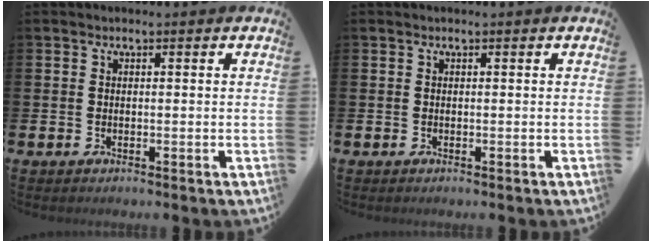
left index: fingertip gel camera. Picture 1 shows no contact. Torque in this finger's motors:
{"motor_torque": [-0.01, 0.01, 0.00, 0.00]}